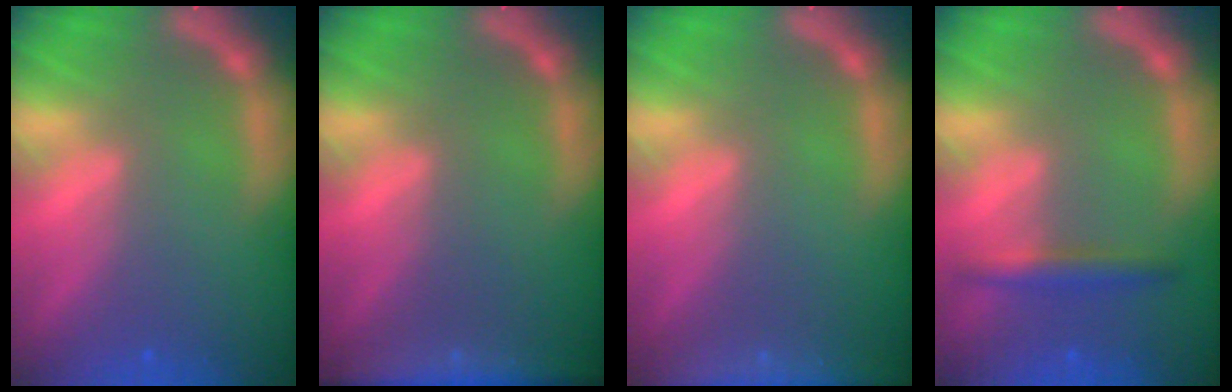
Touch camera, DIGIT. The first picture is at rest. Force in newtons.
{"total": 6.5}
{"total": 9.0}
{"total": 2.4}